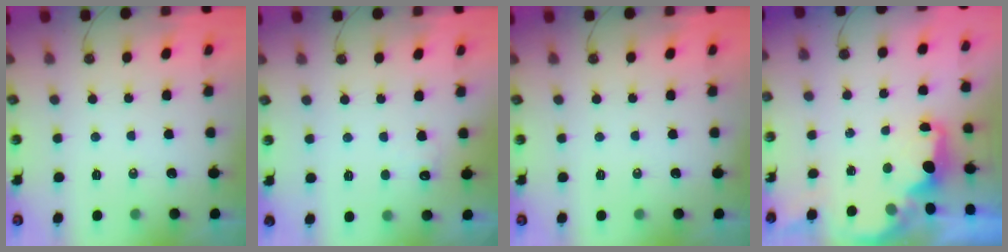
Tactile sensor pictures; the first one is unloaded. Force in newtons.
{"total": 4.3, "press": 4.2, "slide": 1.1}
{"total": 0.0}
{"total": 1.9, "press": 1.7, "slide": 0.7}